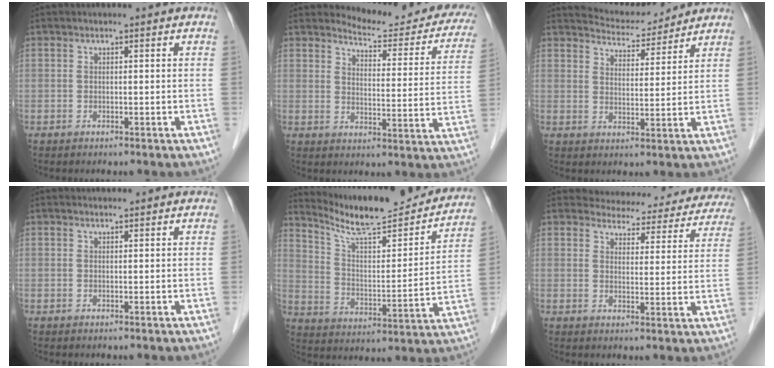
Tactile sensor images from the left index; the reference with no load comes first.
{"total": 15.7, "force": [14.7, 3.2, 4.5], "torque": [-0.035, -0.060, 0.155]}
{"total": 7.7, "force": [7.5, 1.2, 1.0], "torque": [-0.024, 0.010, 0.119]}
{"total": 0.6, "force": [0.6, 0.0, 0.0], "torque": [-0.009, 0.002, 0.011]}
{"total": 22.0, "force": [20.1, 2.4, 8.7], "torque": [-0.138, -0.033, 0.289]}
{"total": 17.4, "force": [16.4, 5.2, 3.0], "torque": [-0.013, -0.028, 0.168]}